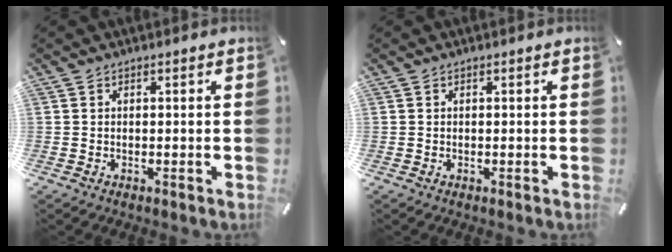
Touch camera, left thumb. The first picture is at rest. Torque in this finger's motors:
{"motor_torque": [-0.08, -0.25, 0.07, 0.00, -0.02]}